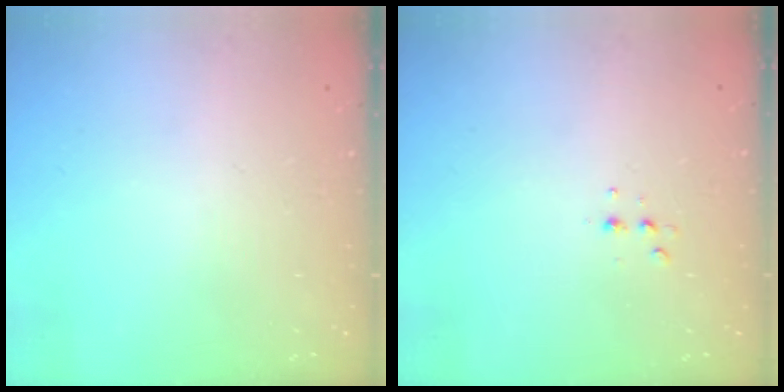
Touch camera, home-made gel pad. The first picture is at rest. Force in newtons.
{"total": 3.6, "press": 3.5, "slide": 1.1}